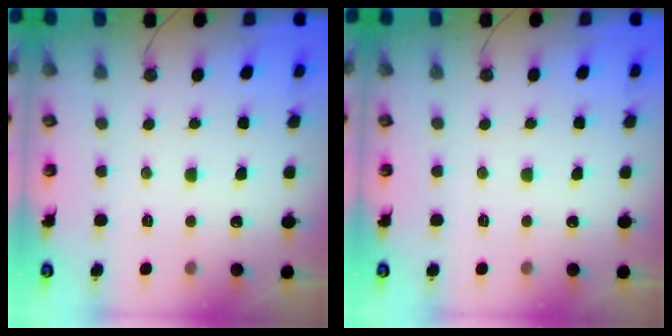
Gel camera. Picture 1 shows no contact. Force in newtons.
{"total": 0.0}